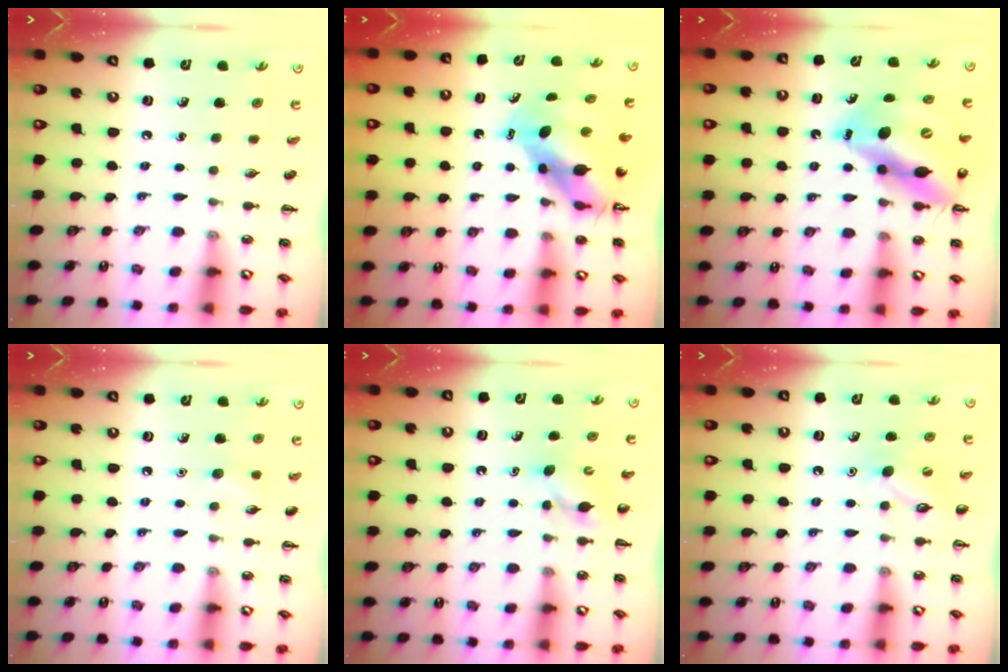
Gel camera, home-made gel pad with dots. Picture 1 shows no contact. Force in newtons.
{"total": 7.3, "press": 7.1, "slide": 1.9}
{"total": 15.9, "press": 15.1, "slide": 4.7}
{"total": 4.7, "press": 4.6, "slide": 1.3}
{"total": 4.2, "press": 4.0, "slide": 1.1}
{"total": 7.2, "press": 7.0, "slide": 1.6}